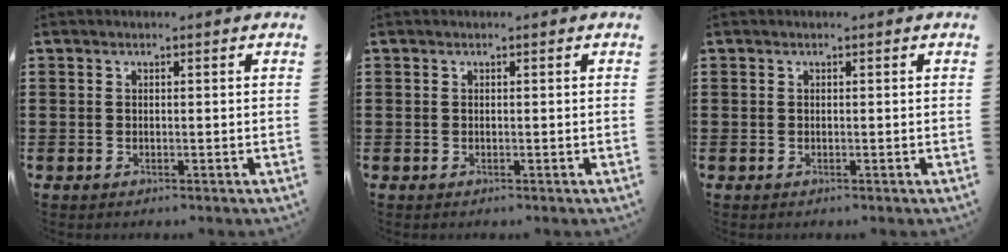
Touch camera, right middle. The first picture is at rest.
{"total": 0.0}
{"total": 0.0}